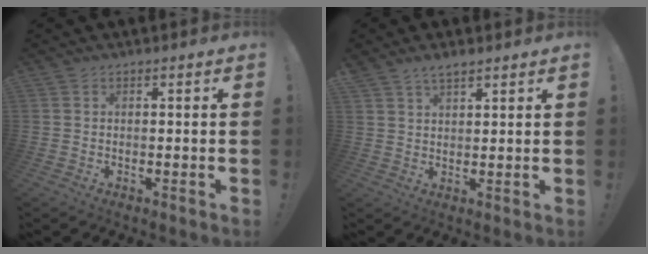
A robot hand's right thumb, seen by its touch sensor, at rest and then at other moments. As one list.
[{"total": 3.5, "force": [2.9, 1.2, 1.6], "torque": [-0.021, -0.019, 0.052]}]